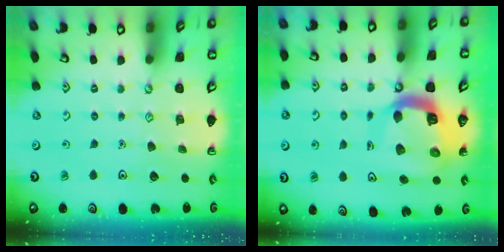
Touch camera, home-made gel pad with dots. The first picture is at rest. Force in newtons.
{"total": 13.6, "press": 13.5, "slide": 1.6}